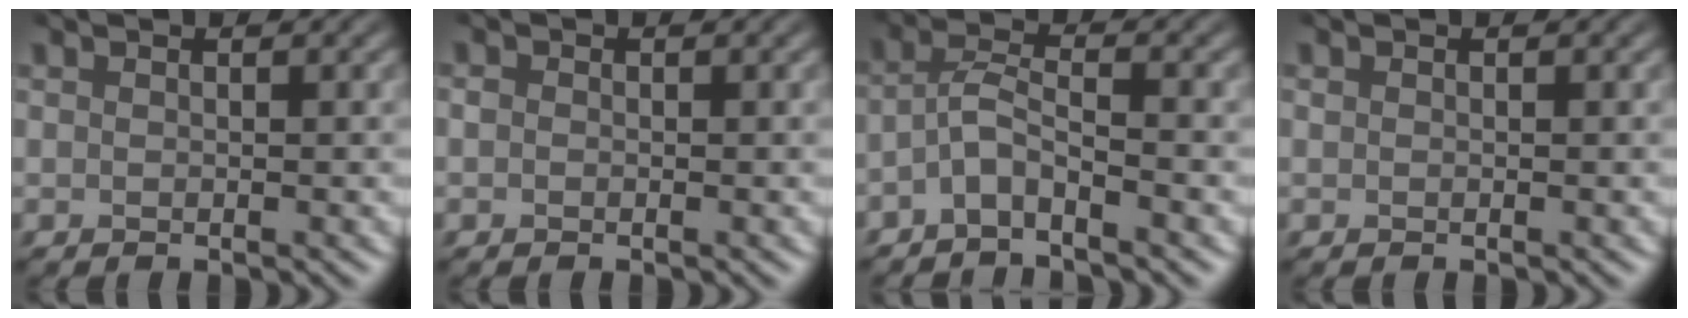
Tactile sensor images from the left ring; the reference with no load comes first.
{"total": 2.2, "force": [-1.4, -1.0, -1.4], "torque": [0.005, -0.013, -0.006]}
{"total": 3.8, "force": [-3.6, -1.0, -0.4], "torque": [-0.022, -0.007, -0.063]}
{"total": 0.8, "force": [-0.3, -0.4, -0.6], "torque": [0.002, -0.006, 0.000]}